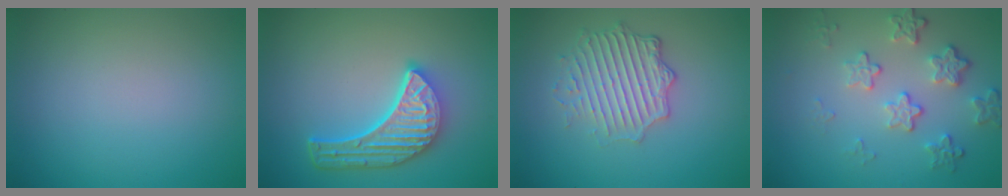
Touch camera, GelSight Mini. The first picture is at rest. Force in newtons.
{"total": 5.8, "press": 4.5, "slide": 3.7}
{"total": 4.5, "press": 3.5, "slide": 2.9}
{"total": 4.0, "press": 3.1, "slide": 2.5}